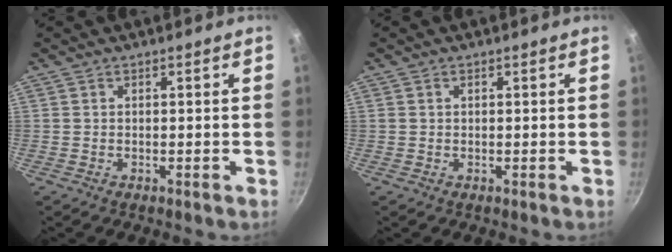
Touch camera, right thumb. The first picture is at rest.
{"total": 0.6, "force": [0.2, 0.4, 0.3], "torque": [-0.005, 0.003, 0.004]}